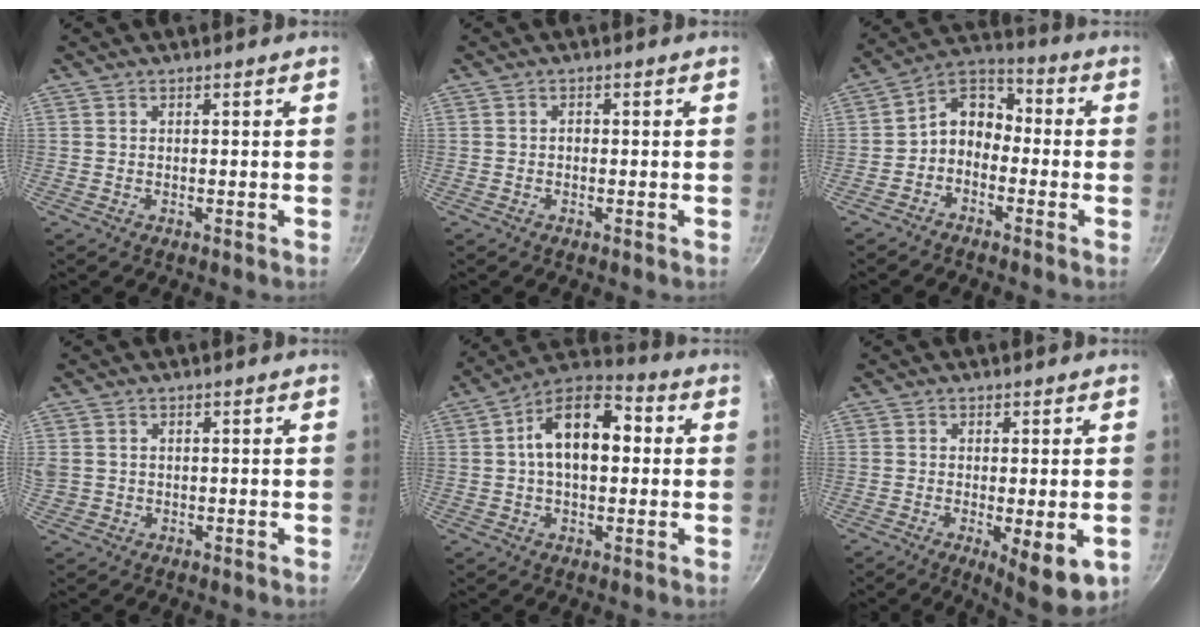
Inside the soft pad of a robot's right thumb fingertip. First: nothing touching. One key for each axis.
{"total": 0.8, "fx": -0.2, "fy": 0.6, "fz": 0.5, "tx": -0.002, "ty": 0.003, "tz": -0.008}
{"total": 8.9, "fx": -2.0, "fy": 6.7, "fz": 5.5, "tx": -0.063, "ty": 0.047, "tz": -0.057}
{"total": 4.0, "fx": 0.0, "fy": 3.4, "fz": 2.0, "tx": -0.050, "ty": 0.004, "tz": 0.008}
{"total": 14.5, "fx": 1.8, "fy": 8.3, "fz": 11.7, "tx": -0.173, "ty": 0.033, "tz": 0.017}
{"total": 9.1, "fx": -2.7, "fy": 2.6, "fz": 8.3, "tx": -0.116, "ty": -0.021, "tz": -0.033}